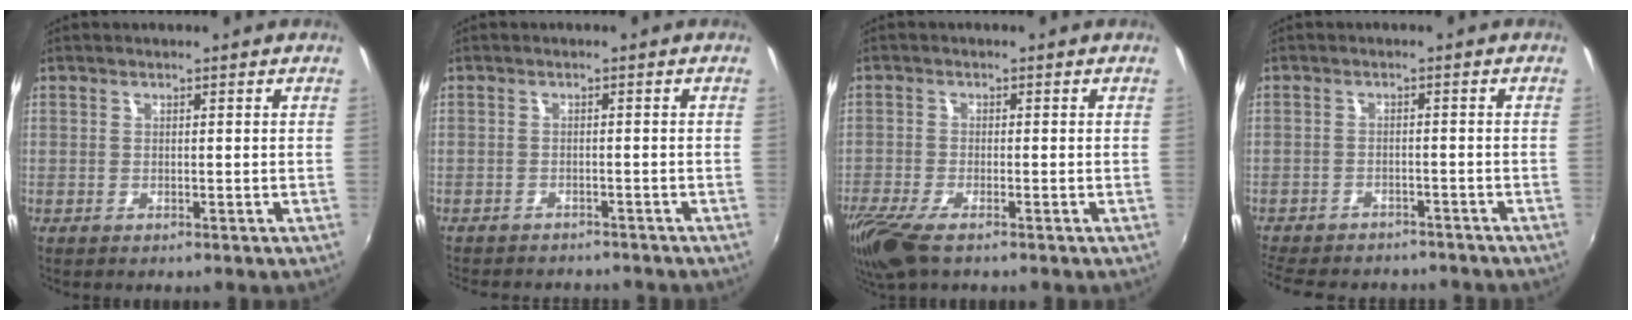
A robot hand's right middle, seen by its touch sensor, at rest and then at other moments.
{"total": 6.6, "force": [-6.1, 1.8, 1.9], "torque": [-0.053, -0.016, -0.087]}
{"total": 8.3, "force": [-5.8, 2.2, 5.6], "torque": [-0.137, -0.037, -0.115]}
{"total": 13.5, "force": [-11.4, 5.1, 5.0], "torque": [-0.125, -0.016, -0.165]}